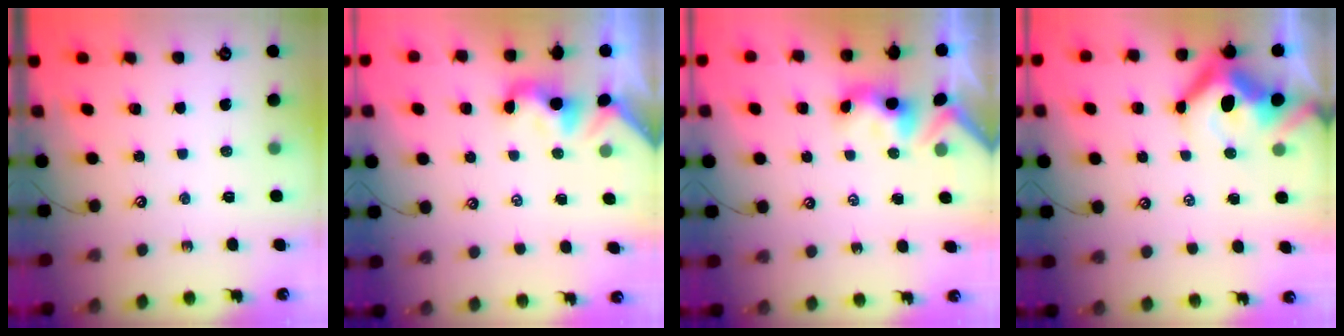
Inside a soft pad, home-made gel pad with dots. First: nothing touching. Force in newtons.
{"total": 2.1, "press": 2.1, "slide": 0.5}
{"total": 3.0, "press": 3.0, "slide": 0.4}
{"total": 11.5, "press": 11.3, "slide": 2.1}